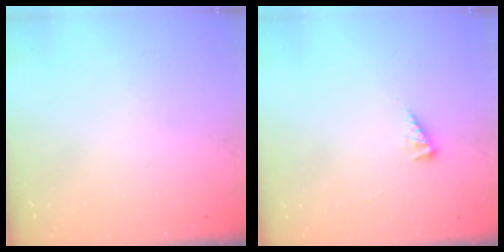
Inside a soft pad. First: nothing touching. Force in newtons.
{"total": 4.1, "press": 4.1, "slide": 0.5}